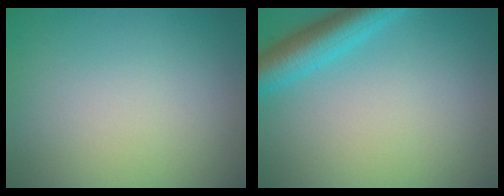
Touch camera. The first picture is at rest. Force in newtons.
{"total": 4.5, "press": 4.5, "slide": 0.3}